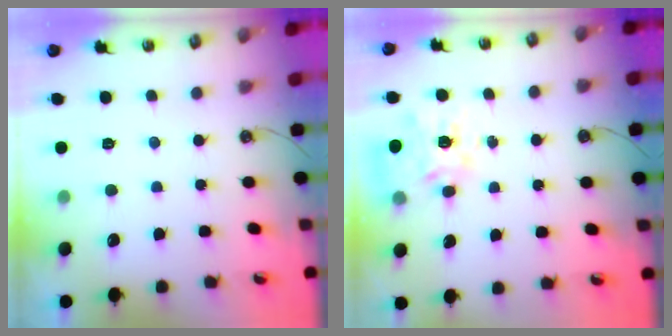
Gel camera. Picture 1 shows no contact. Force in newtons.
{"total": 14.5, "press": 14.4, "slide": 1.2}